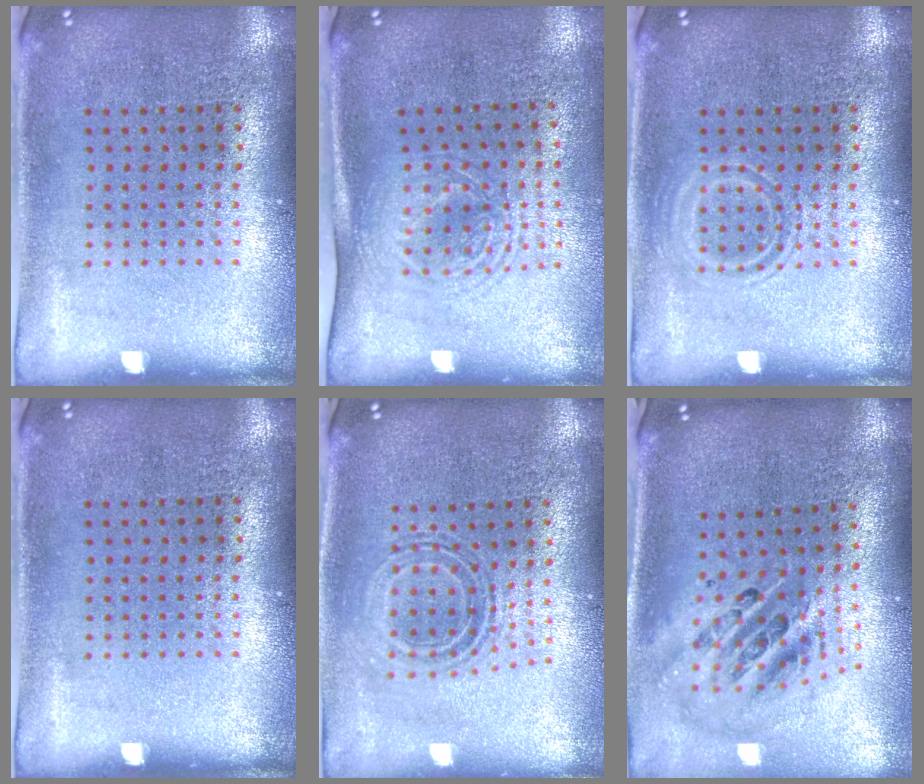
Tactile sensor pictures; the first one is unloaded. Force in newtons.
{"total": 1.7, "press": 1.3, "slide": 1.0}
{"total": 1.7, "press": 1.7, "slide": 0.2}
{"total": 0.0}
{"total": 0.9, "press": 0.8, "slide": 0.3}
{"total": 2.5, "press": 1.7, "slide": 1.9}